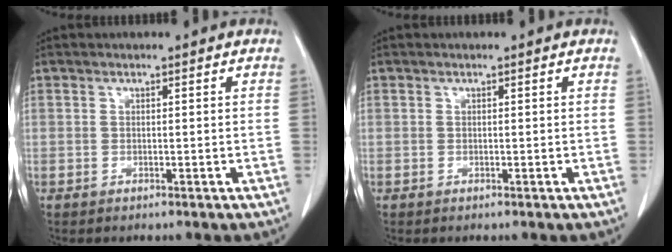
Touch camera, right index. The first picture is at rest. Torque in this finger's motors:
{"motor_torque": [0.00, 0.00, 0.00, 0.00]}